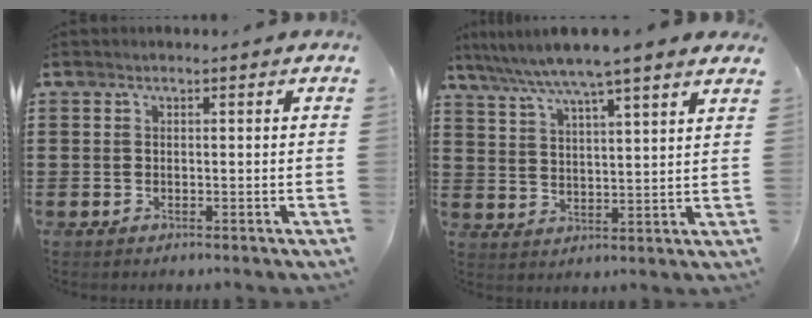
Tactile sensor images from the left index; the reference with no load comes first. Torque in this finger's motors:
{"motor_torque": [2.00, -0.13, 1.05, 0.21]}